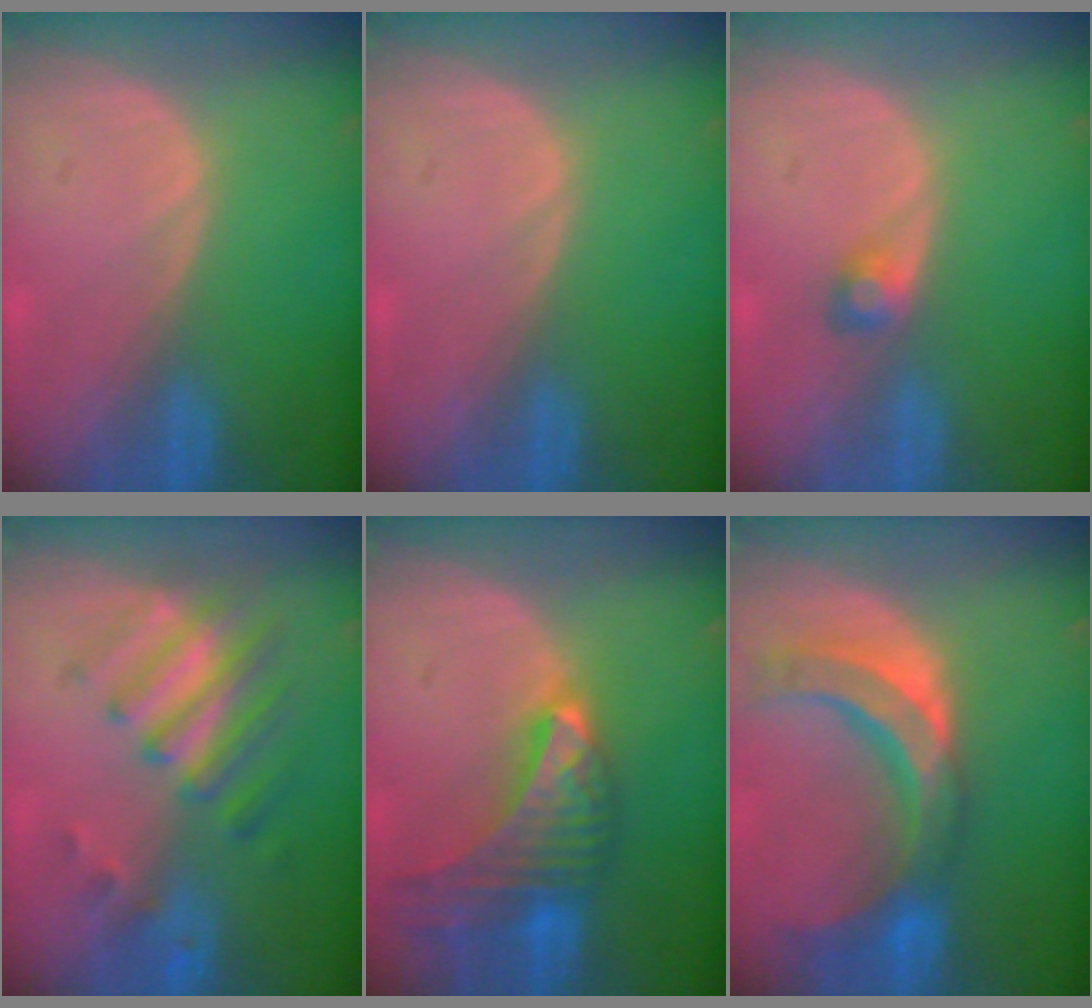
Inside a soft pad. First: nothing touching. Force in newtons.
{"total": 0.0}
{"total": 1.9, "press": 1.8, "slide": 0.2}
{"total": 8.0, "press": 7.2, "slide": 3.6}
{"total": 9.8, "press": 8.7, "slide": 4.5}
{"total": 10.8, "press": 9.3, "slide": 5.5}